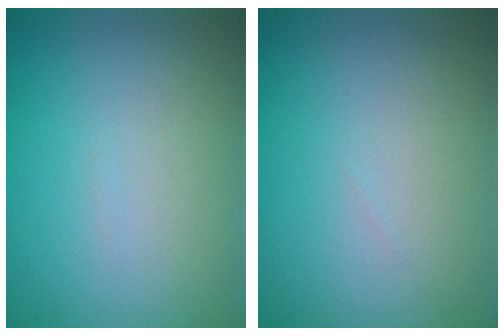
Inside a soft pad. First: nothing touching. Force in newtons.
{"total": 0.0}